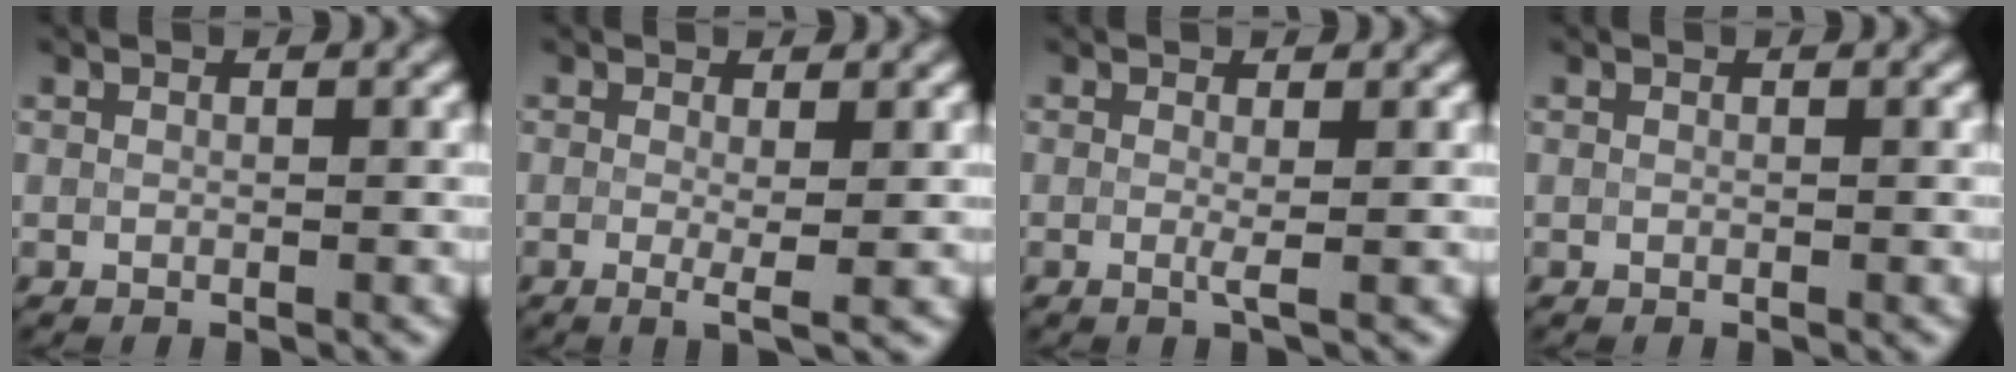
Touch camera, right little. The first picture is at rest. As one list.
[{"total": 1.9, "force": [-0.1, 0.1, 1.8], "torque": [-0.034, -0.011, -0.003]}, {"total": 0.9, "force": [-0.1, 0.0, 0.9], "torque": [-0.021, -0.008, -0.004]}, {"total": 0.0}]